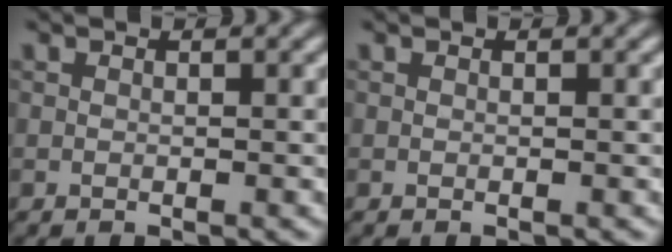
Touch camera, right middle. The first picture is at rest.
{"total": 0.0}